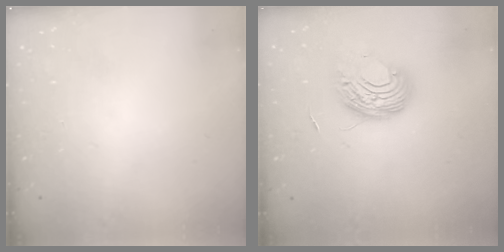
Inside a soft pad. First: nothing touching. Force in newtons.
{"total": 8.8, "press": 8.8, "slide": 0.6}